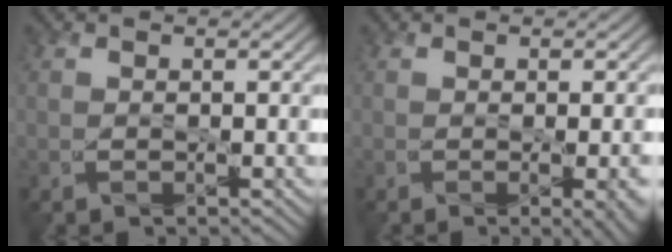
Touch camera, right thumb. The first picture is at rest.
{"total": 4.3, "force": [-1.0, 0.9, 4.0], "torque": [-0.050, -0.002, -0.004]}